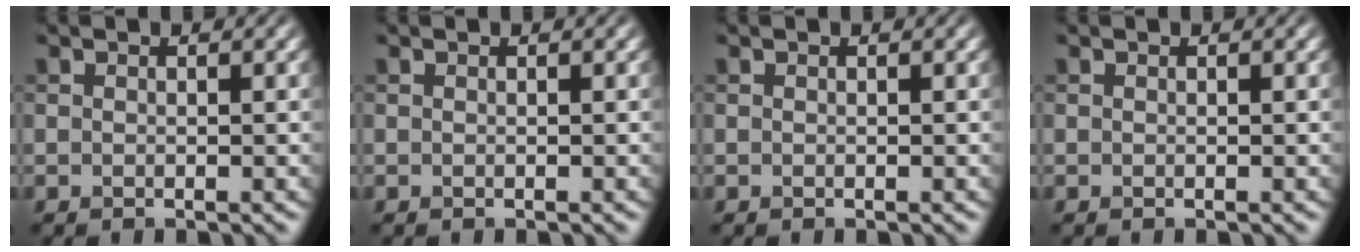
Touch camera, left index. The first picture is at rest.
{"total": 0.0}
{"total": 0.0}
{"total": 0.0}